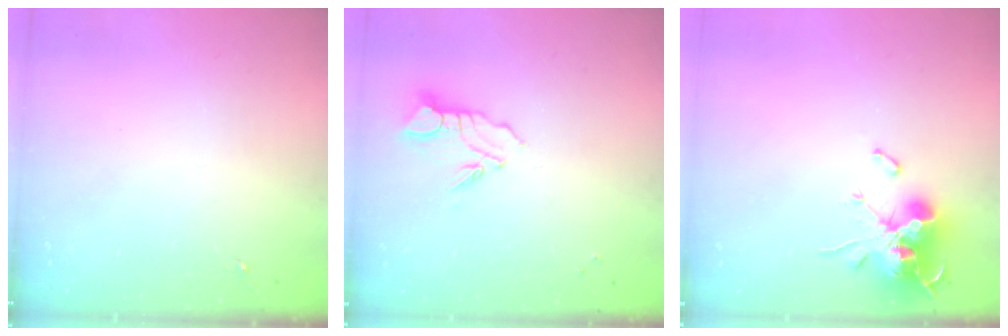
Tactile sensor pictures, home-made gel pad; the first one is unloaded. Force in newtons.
{"total": 6.1, "press": 6.1, "slide": 0.5}
{"total": 16.4, "press": 16.4, "slide": 0.1}